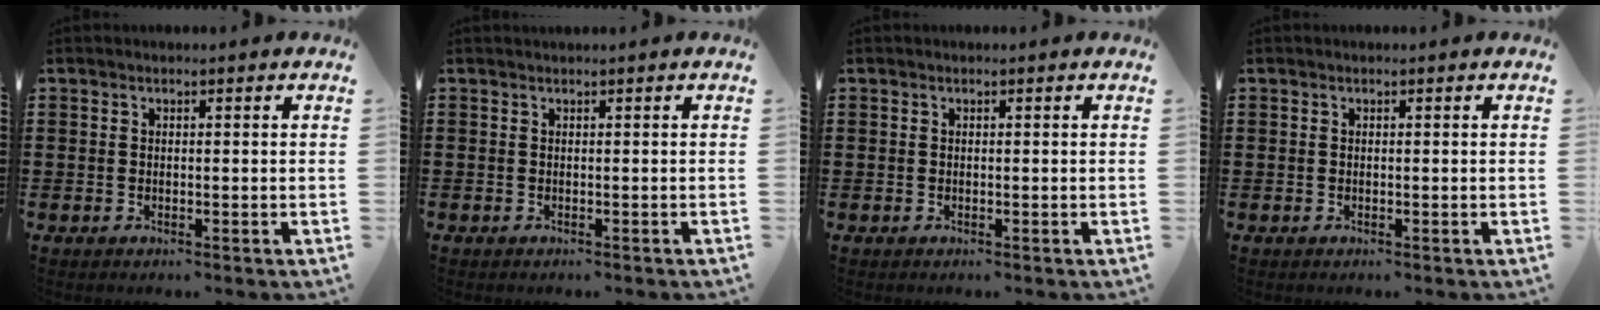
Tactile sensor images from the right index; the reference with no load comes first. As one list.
[{"total": 0.0}, {"total": 0.0}, {"total": 0.0}]